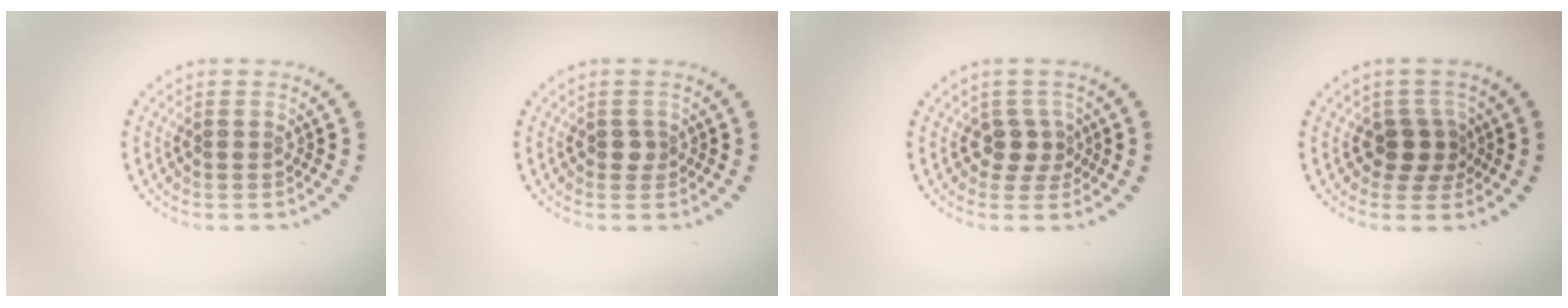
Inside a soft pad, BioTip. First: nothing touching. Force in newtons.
{"total": 0.9, "press": 0.6, "slide": 0.6}
{"total": 1.9, "press": 1.4, "slide": 1.2}
{"total": 2.3, "press": 1.8, "slide": 1.3}